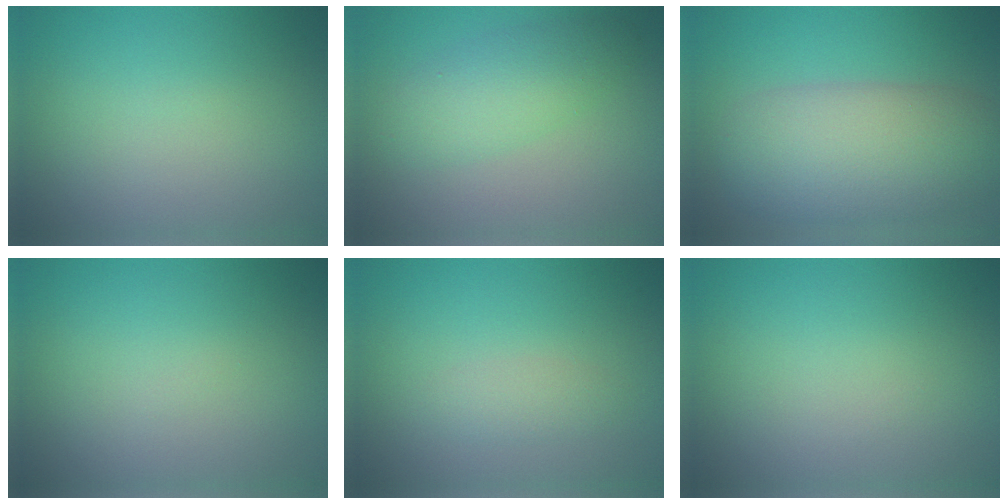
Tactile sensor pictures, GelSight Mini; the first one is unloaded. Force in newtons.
{"total": 3.5, "press": 3.5, "slide": 0.1}
{"total": 8.3, "press": 8.3, "slide": 0.2}
{"total": 0.0}
{"total": 1.3, "press": 1.3, "slide": 0.1}
{"total": 0.0}